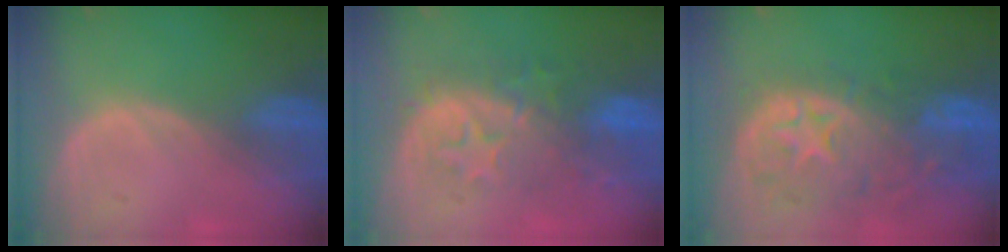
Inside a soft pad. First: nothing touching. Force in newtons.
{"total": 8.4, "press": 8.3, "slide": 1.3}
{"total": 11.0, "press": 9.7, "slide": 5.1}